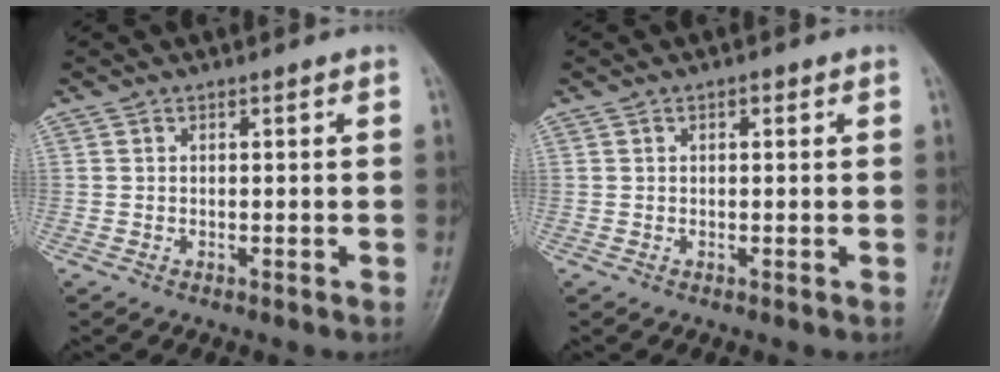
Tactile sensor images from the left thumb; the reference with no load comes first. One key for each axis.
{"total": 1.1, "fx": 0.4, "fy": 0.6, "fz": 0.8, "tx": -0.011, "ty": 0.002, "tz": 0.004}